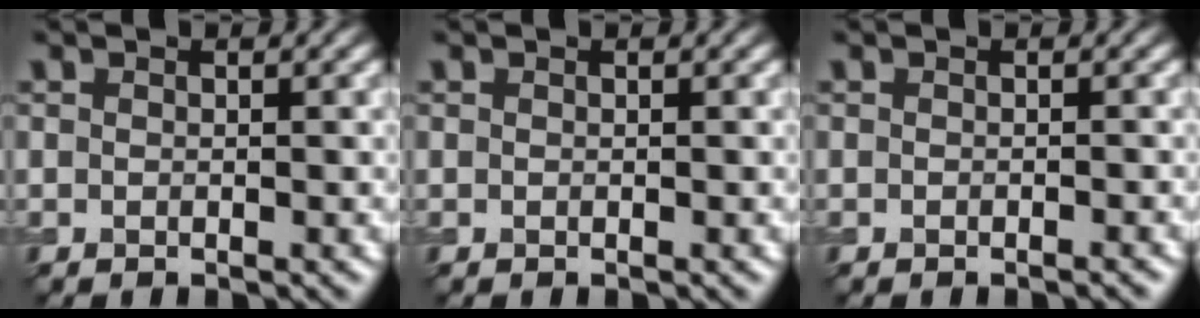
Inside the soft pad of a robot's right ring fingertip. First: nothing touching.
{"total": 0.0}
{"total": 0.6, "force": [-0.5, 0.1, 0.3], "torque": [-0.002, 0.001, -0.006]}